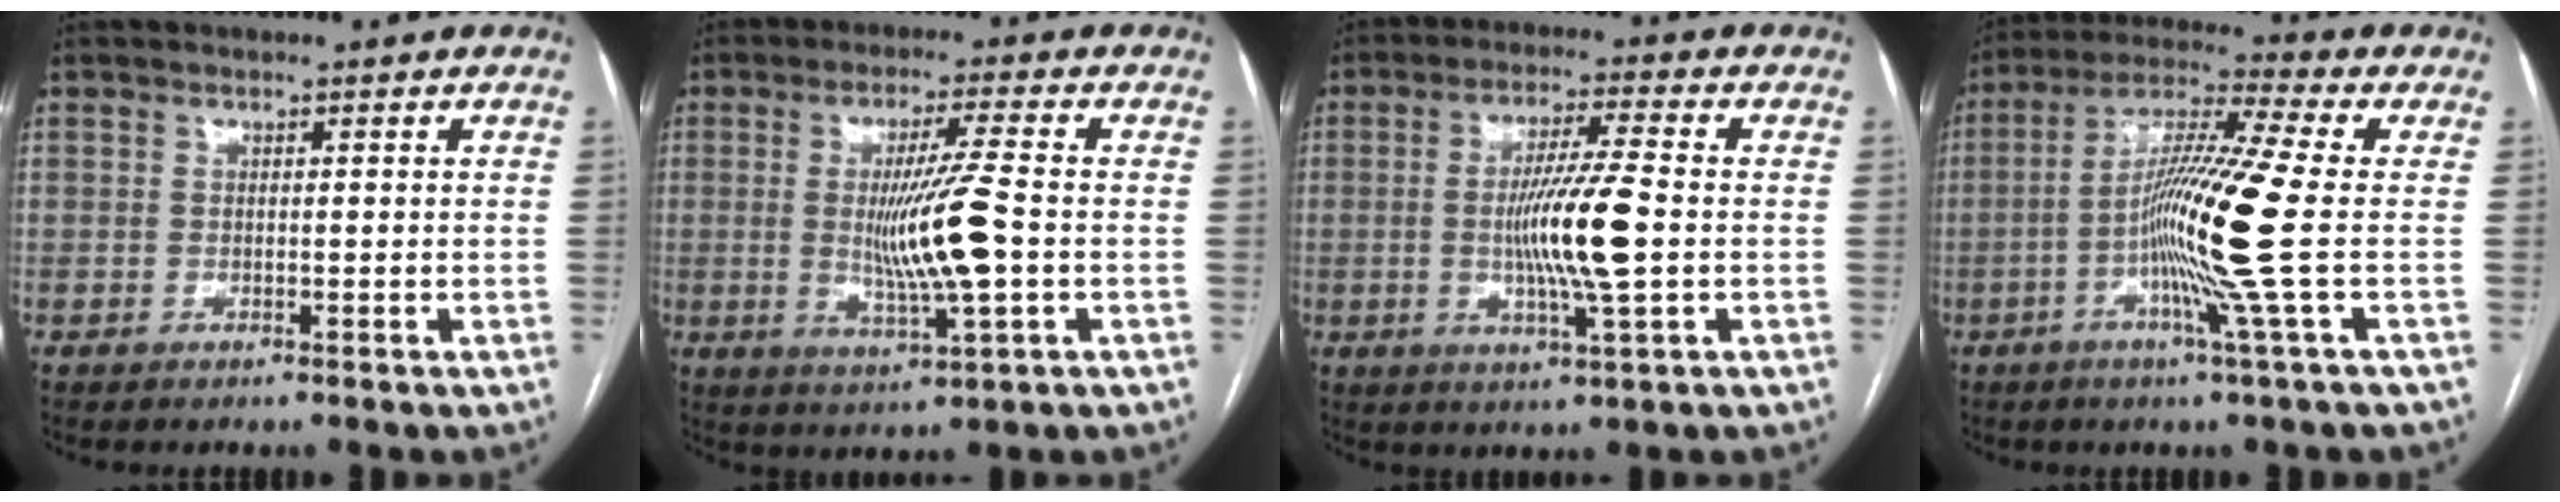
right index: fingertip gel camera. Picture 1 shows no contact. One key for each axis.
{"total": 10.2, "fx": -0.7, "fy": -0.3, "fz": 10.1, "tx": -0.189, "ty": -0.014, "tz": -0.013}
{"total": 10.3, "fx": -1.0, "fy": 0.0, "fz": 10.3, "tx": -0.192, "ty": -0.007, "tz": -0.021}
{"total": 13.8, "fx": -2.4, "fy": -2.4, "fz": 13.4, "tx": -0.244, "ty": -0.008, "tz": -0.057}